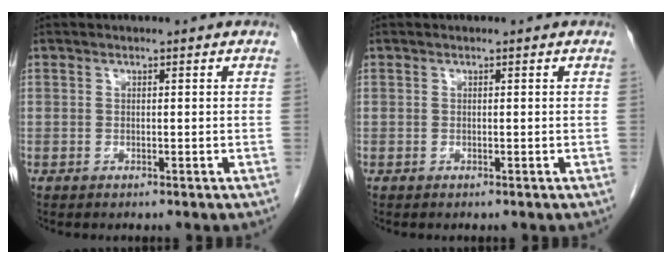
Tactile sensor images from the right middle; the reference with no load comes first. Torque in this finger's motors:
{"motor_torque": [0.00, 0.00, 0.00, -0.02]}